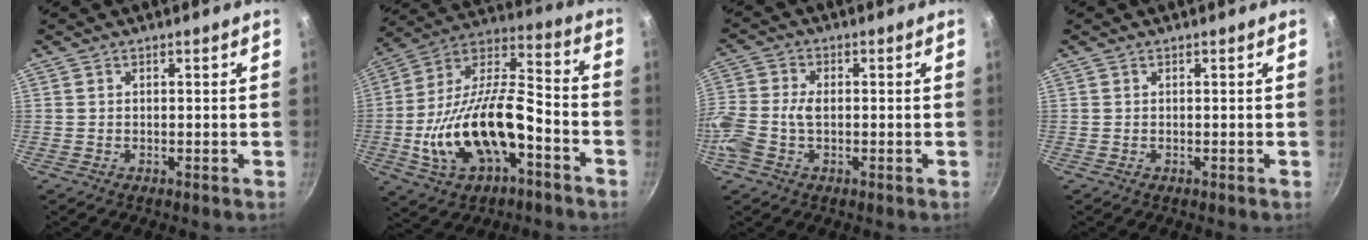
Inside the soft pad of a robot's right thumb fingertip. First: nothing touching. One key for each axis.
{"total": 22.5, "fx": -6.8, "fy": 11.0, "fz": 18.4, "tx": -0.331, "ty": 0.049, "tz": -0.127}
{"total": 9.2, "fx": -1.6, "fy": 6.2, "fz": 6.7, "tx": -0.147, "ty": 0.016, "tz": -0.047}
{"total": 0.0}